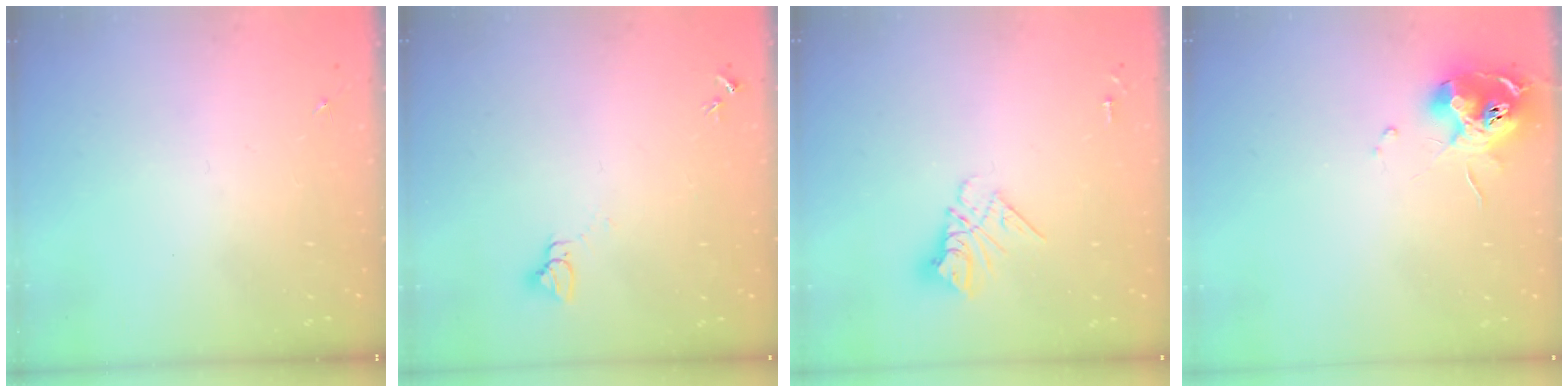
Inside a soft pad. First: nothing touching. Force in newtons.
{"total": 3.2, "press": 3.2, "slide": 0.1}
{"total": 9.8, "press": 9.7, "slide": 0.8}
{"total": 13.5, "press": 13.5, "slide": 1.2}